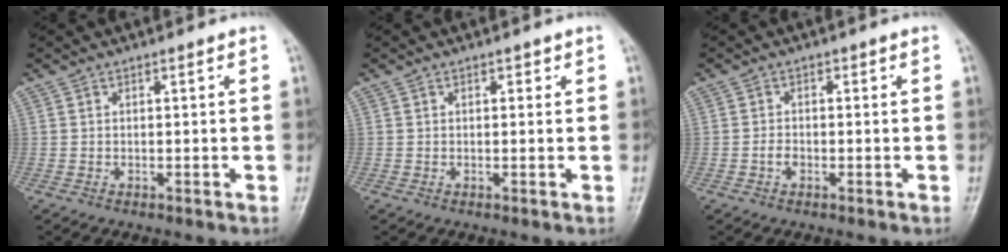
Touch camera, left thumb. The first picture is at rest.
{"total": 0.8, "force": [0.4, 0.5, 0.5], "torque": [0.001, 0.000, 0.003]}
{"total": 1.7, "force": [-0.7, 1.2, 0.9], "torque": [-0.014, 0.005, -0.015]}